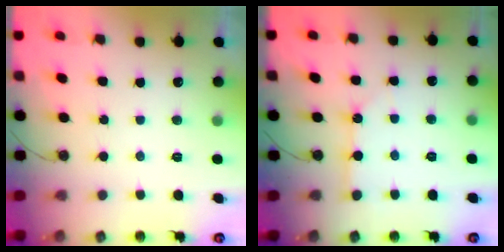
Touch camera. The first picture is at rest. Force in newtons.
{"total": 2.6, "press": 2.6, "slide": 0.1}